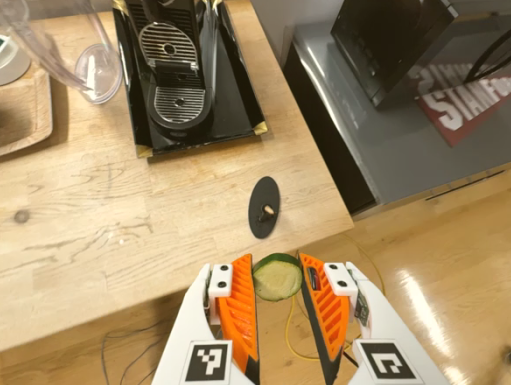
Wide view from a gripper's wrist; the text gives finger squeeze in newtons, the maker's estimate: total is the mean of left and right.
{"total": 7.1, "left": 7.3, "right": 6.9}